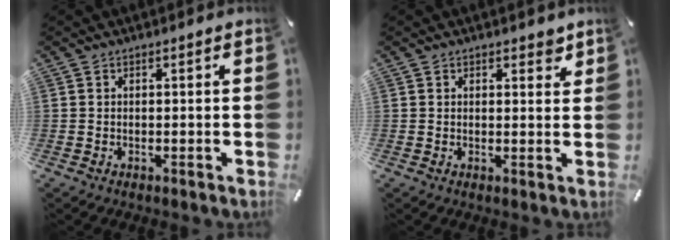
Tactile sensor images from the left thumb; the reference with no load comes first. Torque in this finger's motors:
{"motor_torque": [-0.04, -0.64, -0.05, 0.21, 0.02]}